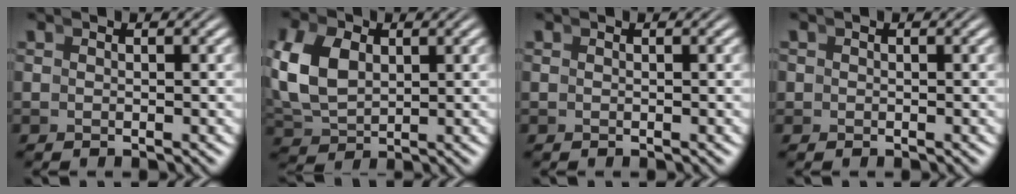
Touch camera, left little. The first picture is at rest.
{"total": 6.0, "force": [0.8, 4.6, 3.8], "torque": [-0.100, -0.008, 0.026]}
{"total": 0.0}
{"total": 1.3, "force": [-0.3, 1.2, 0.1], "torque": [0.001, -0.002, -0.007]}